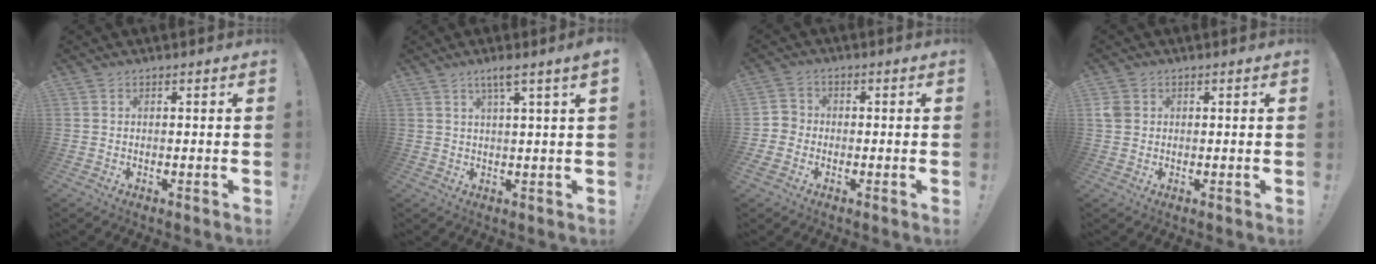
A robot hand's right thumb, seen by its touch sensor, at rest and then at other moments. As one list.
[{"total": 4.3, "force": [2.3, -0.6, 3.7], "torque": [-0.065, -0.007, 0.033]}, {"total": 4.1, "force": [-1.9, 3.4, 1.3], "torque": [-0.028, 0.006, -0.038]}, {"total": 3.0, "force": [0.9, 2.5, 1.4], "torque": [-0.027, 0.005, 0.020]}]